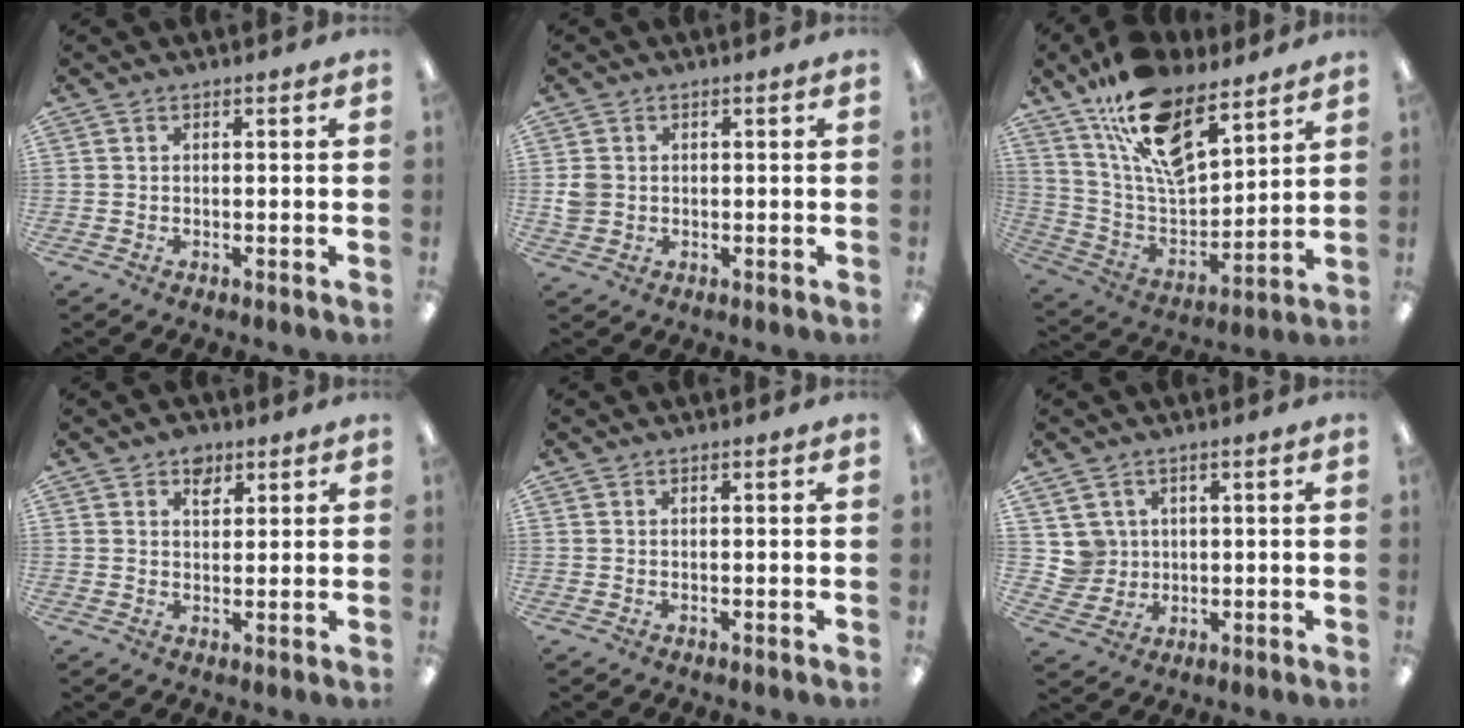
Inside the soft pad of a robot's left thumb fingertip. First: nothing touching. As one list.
[{"total": 3.0, "force": [0.1, 2.8, 1.1], "torque": [-0.021, 0.006, 0.001]}, {"total": 18.7, "force": [12.4, 8.6, 11.2], "torque": [-0.203, -0.063, 0.225]}, {"total": 4.0, "force": [2.6, 2.5, 1.8], "torque": [-0.007, -0.010, 0.041]}, {"total": 0.0}, {"total": 5.2, "force": [2.1, 4.8, 0.0], "torque": [-0.016, 0.002, 0.044]}]